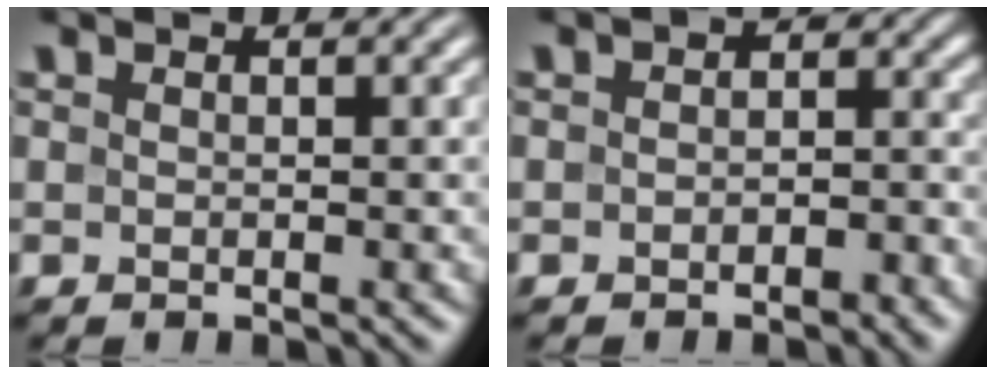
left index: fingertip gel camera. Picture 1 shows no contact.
{"total": 2.9, "force": [-1.2, 2.1, 1.7], "torque": [-0.008, 0.004, -0.027]}